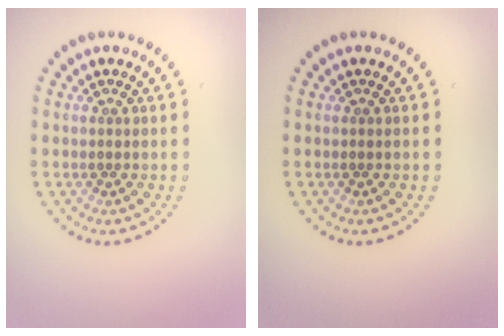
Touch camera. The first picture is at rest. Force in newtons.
{"total": 0.0}